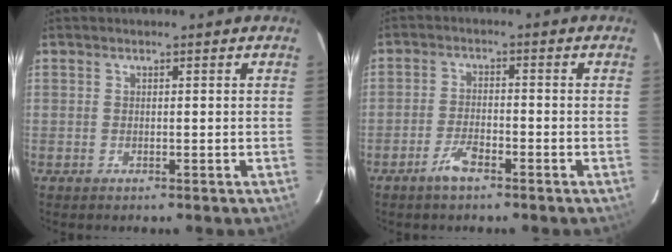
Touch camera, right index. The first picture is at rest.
{"total": 4.4, "force": [-3.0, 1.4, 2.8], "torque": [-0.067, 0.001, -0.057]}